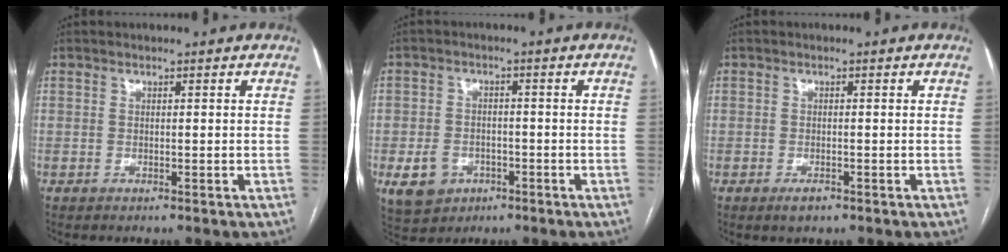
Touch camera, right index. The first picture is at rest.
{"total": 5.9, "force": [-2.3, 4.9, 2.4], "torque": [-0.046, 0.007, -0.024]}
{"total": 1.7, "force": [-1.1, 0.9, 1.0], "torque": [-0.015, 0.000, -0.014]}